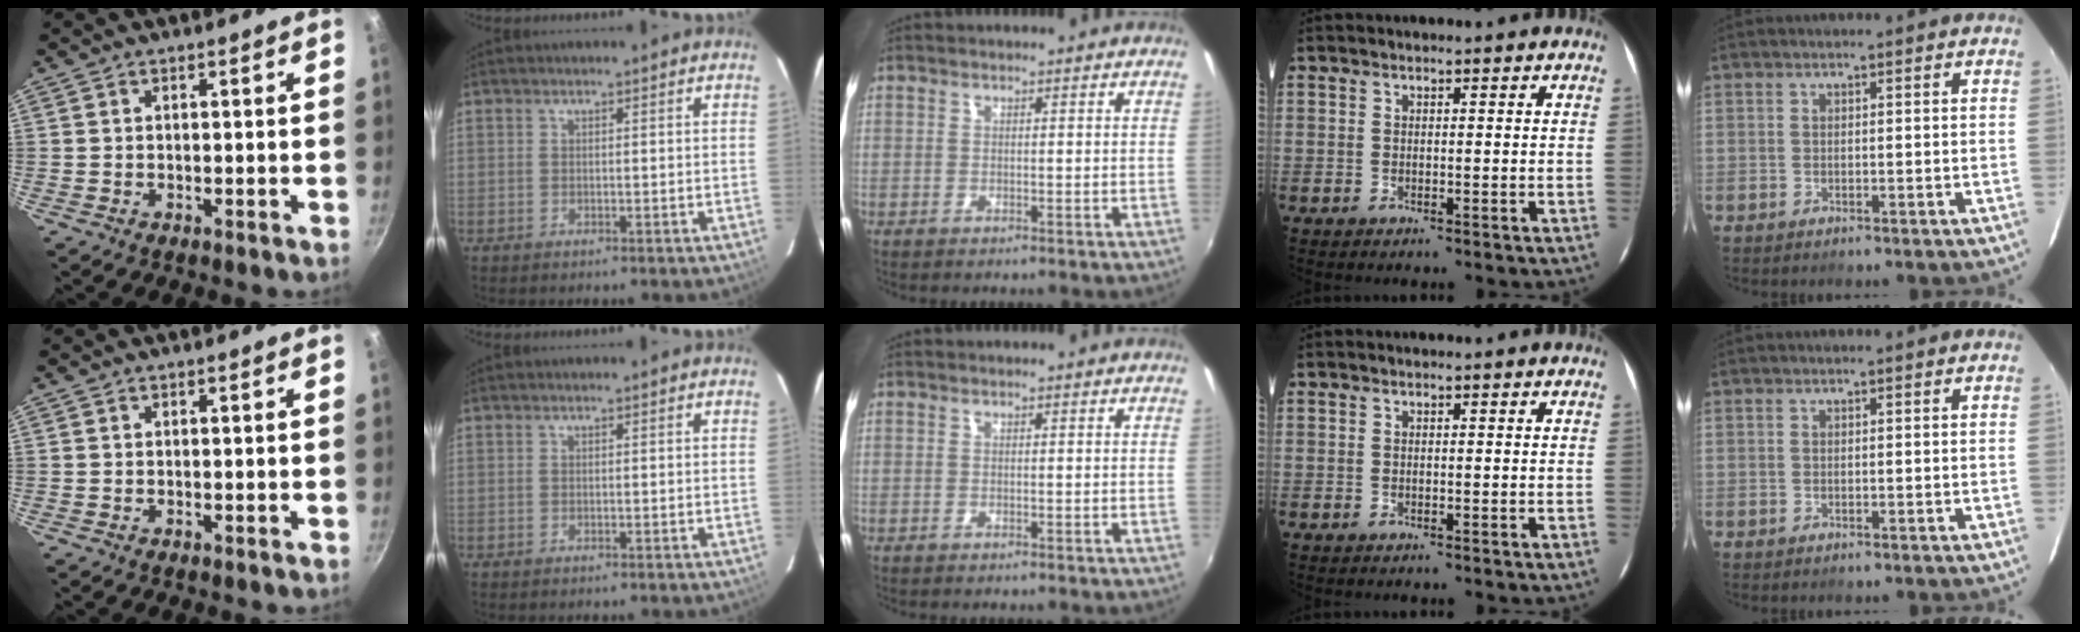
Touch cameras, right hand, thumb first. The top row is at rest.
{}